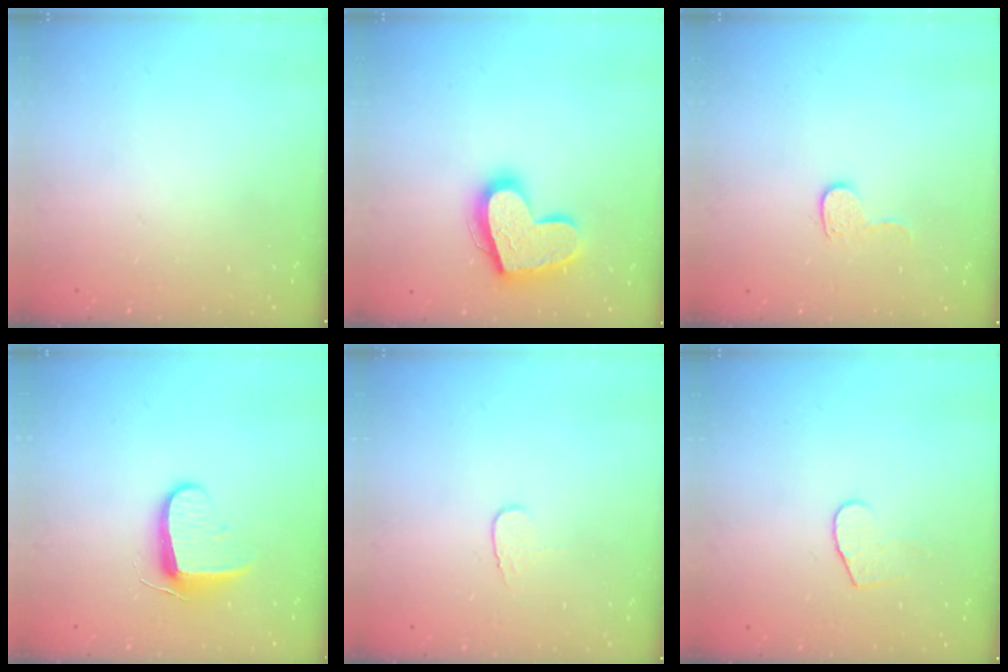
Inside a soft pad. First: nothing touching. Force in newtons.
{"total": 17.6, "press": 17.6, "slide": 1.4}
{"total": 6.7, "press": 6.7, "slide": 0.6}
{"total": 9.3, "press": 9.2, "slide": 1.5}
{"total": 3.9, "press": 3.8, "slide": 0.4}
{"total": 5.0, "press": 5.0, "slide": 0.4}